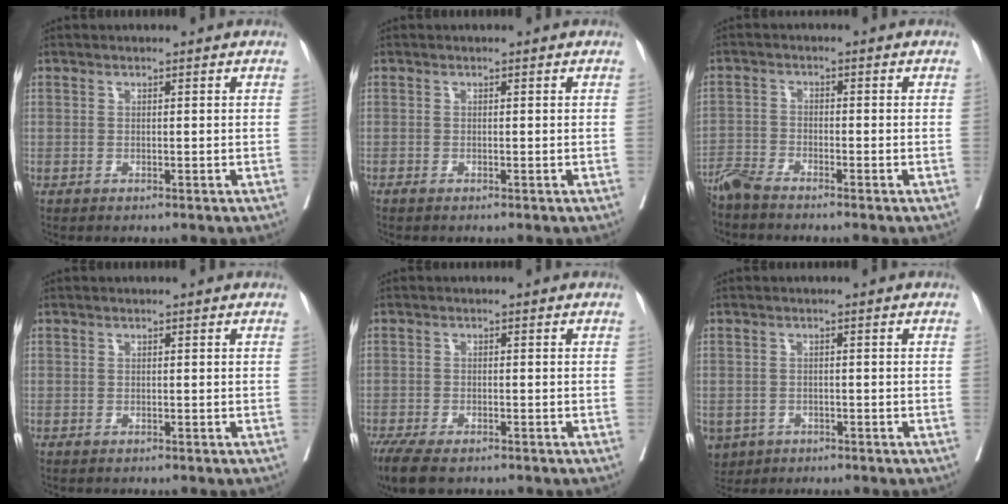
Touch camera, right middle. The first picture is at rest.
{"total": 0.0}
{"total": 4.0, "force": [-3.8, 0.0, 1.3], "torque": [-0.021, -0.014, -0.077]}
{"total": 0.0}
{"total": 7.1, "force": [-5.4, 2.4, 4.0], "torque": [-0.068, -0.015, -0.087]}
{"total": 5.5, "force": [-3.1, 4.3, 1.5], "torque": [-0.032, 0.000, -0.047]}